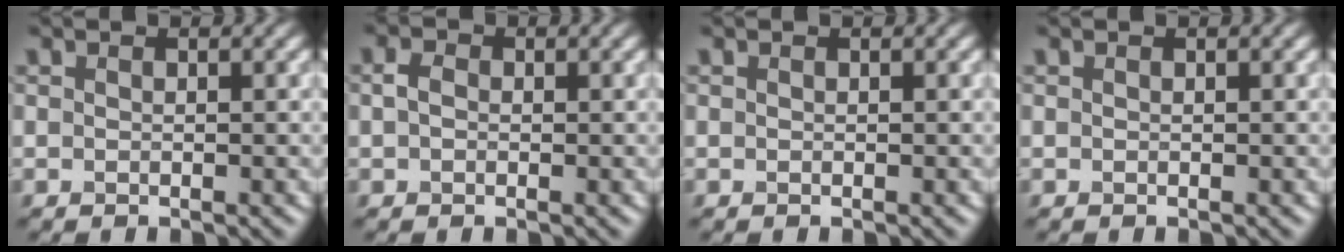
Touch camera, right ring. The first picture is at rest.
{"total": 1.4, "force": [0.1, 1.1, 0.9], "torque": [-0.016, 0.003, -0.004]}
{"total": 0.0}
{"total": 0.0}